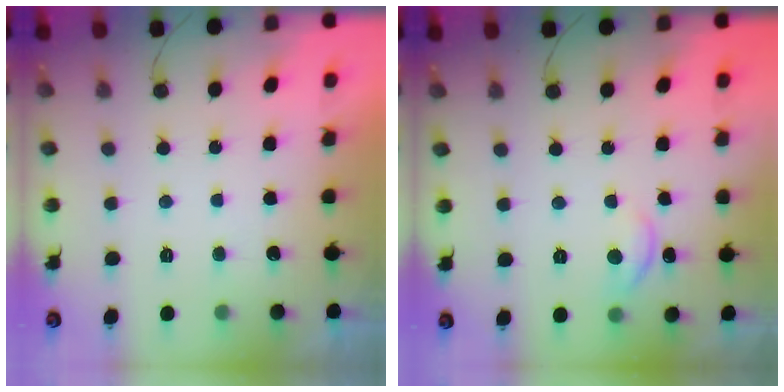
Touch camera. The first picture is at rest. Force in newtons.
{"total": 8.1, "press": 8.0, "slide": 0.7}